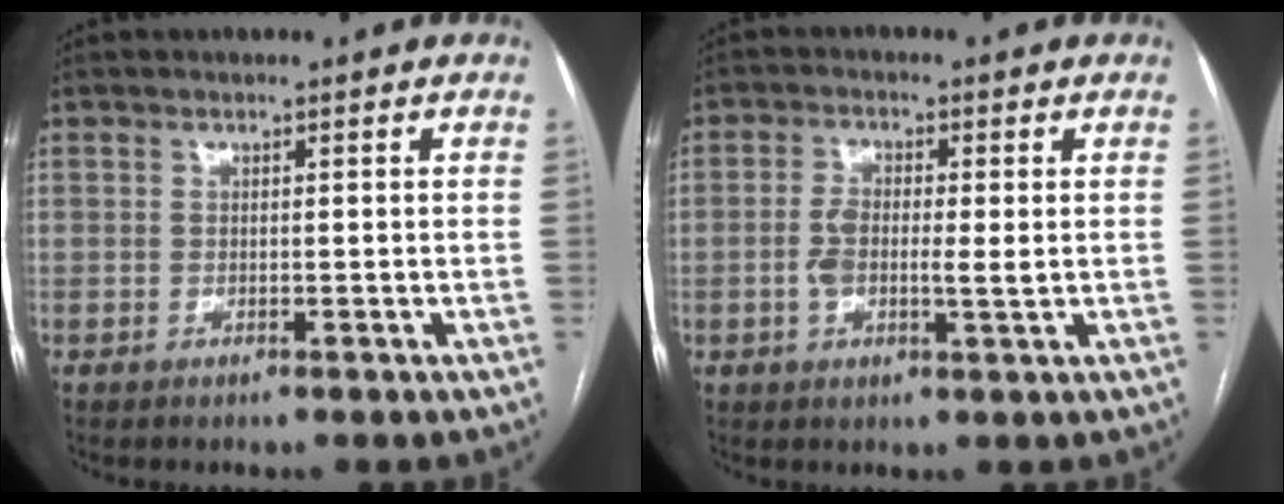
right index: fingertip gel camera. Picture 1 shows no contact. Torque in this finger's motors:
{"motor_torque": [0.12, 0.11, 0.06, 0.07]}